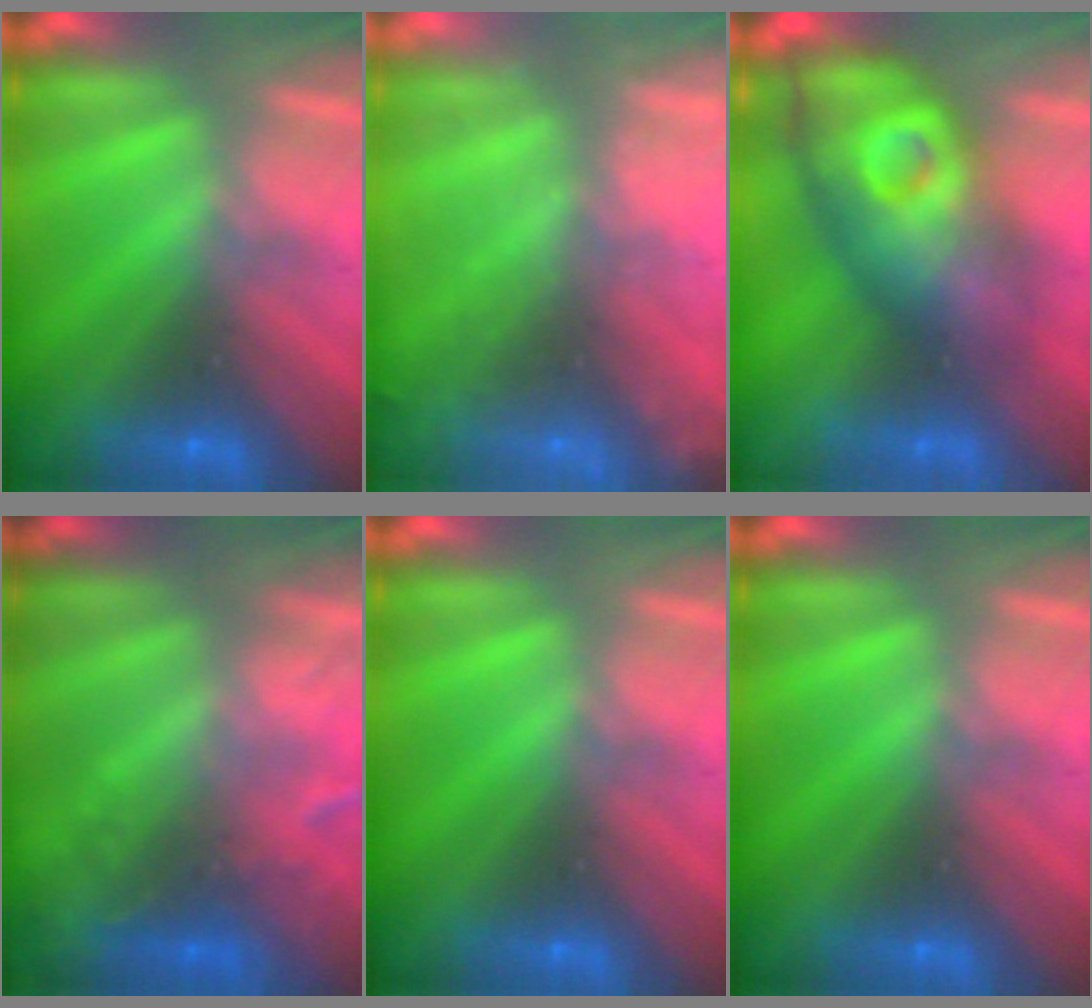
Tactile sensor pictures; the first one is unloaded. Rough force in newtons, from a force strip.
{"total": 9.1}
{"total": 4.6}
{"total": 2.1}
{"total": 0.0}
{"total": 0.0}